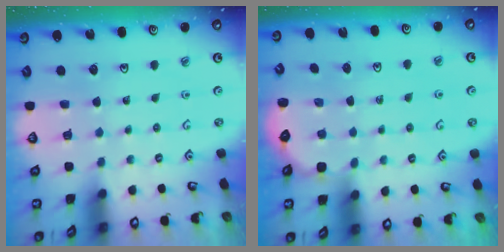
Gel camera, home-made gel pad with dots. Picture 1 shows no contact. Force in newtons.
{"total": 2.2, "press": 2.2, "slide": 0.3}